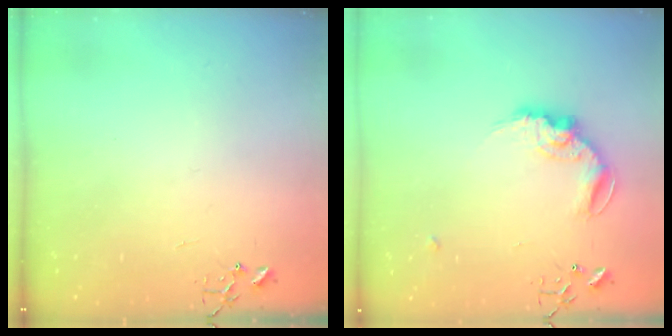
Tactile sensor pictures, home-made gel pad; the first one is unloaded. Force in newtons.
{"total": 12.7, "press": 12.7, "slide": 0.5}